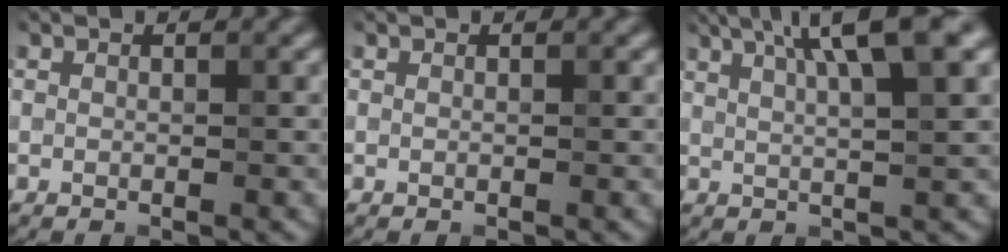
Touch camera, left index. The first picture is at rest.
{"total": 0.0}
{"total": 7.9, "force": [3.8, 1.8, 6.7], "torque": [-0.079, 0.027, 0.050]}